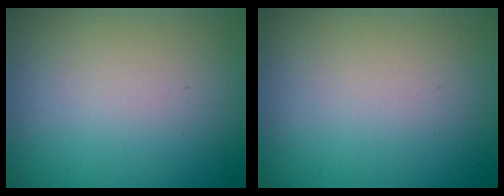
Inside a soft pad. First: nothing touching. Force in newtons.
{"total": 0.0}